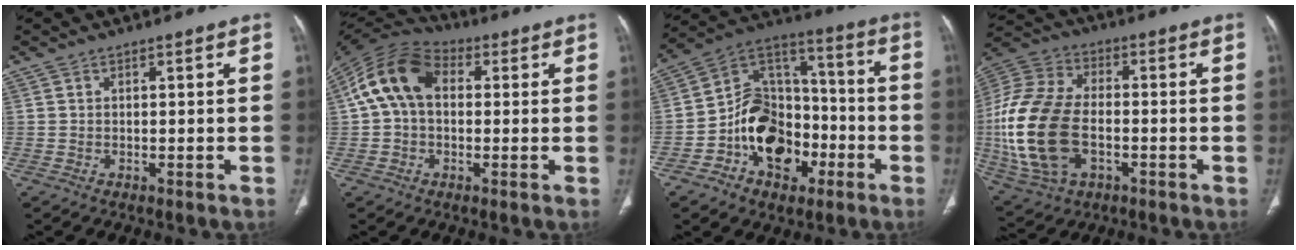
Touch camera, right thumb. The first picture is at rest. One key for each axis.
{"total": 12.9, "fx": 1.8, "fy": 8.8, "fz": 9.2, "tx": -0.170, "ty": 0.039, "tz": 0.021}
{"total": 17.8, "fx": -6.2, "fy": 13.0, "fz": 10.4, "tx": -0.123, "ty": 0.068, "tz": -0.103}
{"total": 22.0, "fx": -3.2, "fy": 13.6, "fz": 16.9, "tx": -0.375, "ty": 0.007, "tz": -0.052}